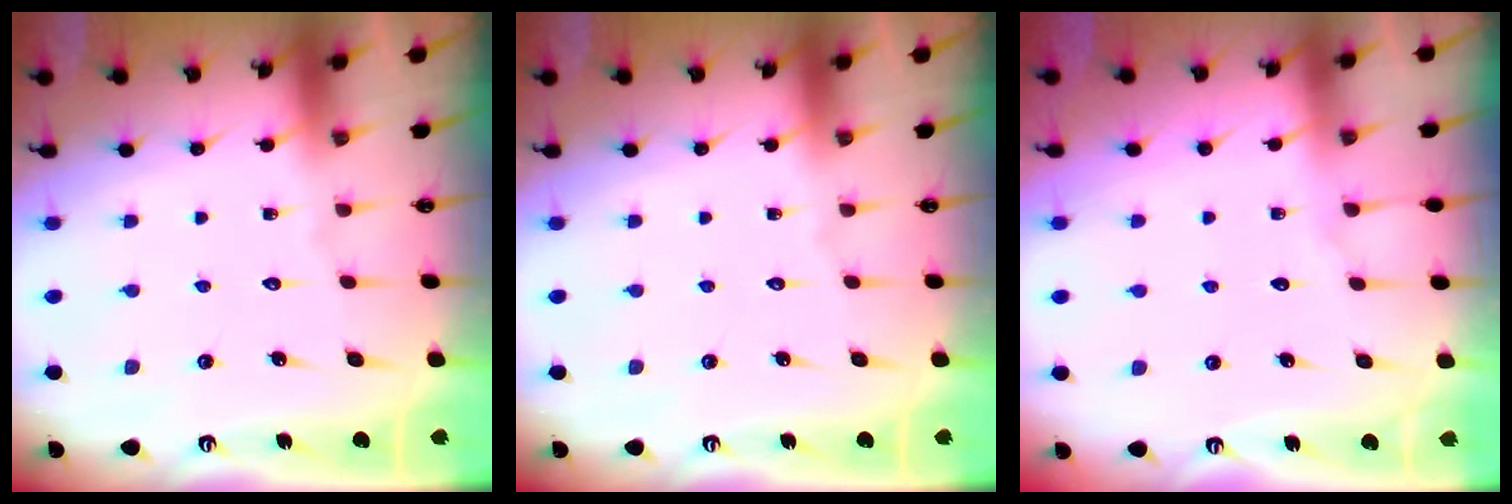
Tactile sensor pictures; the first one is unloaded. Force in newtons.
{"total": 0.0}
{"total": 2.6, "press": 2.6, "slide": 0.4}